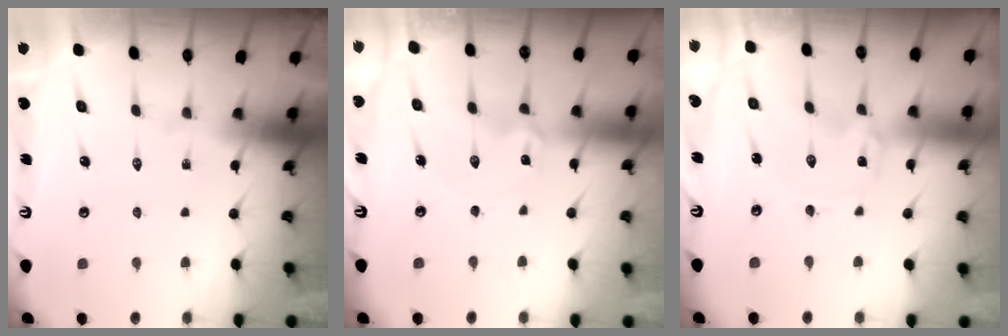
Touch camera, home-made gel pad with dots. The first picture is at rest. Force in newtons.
{"total": 0.0}
{"total": 0.0}